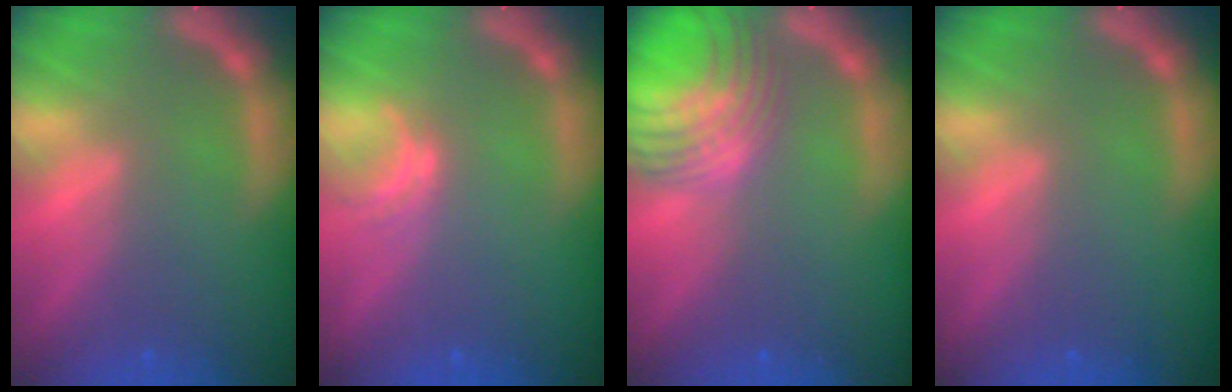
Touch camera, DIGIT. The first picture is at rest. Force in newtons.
{"total": 1.5}
{"total": 10.1}
{"total": 0.0}